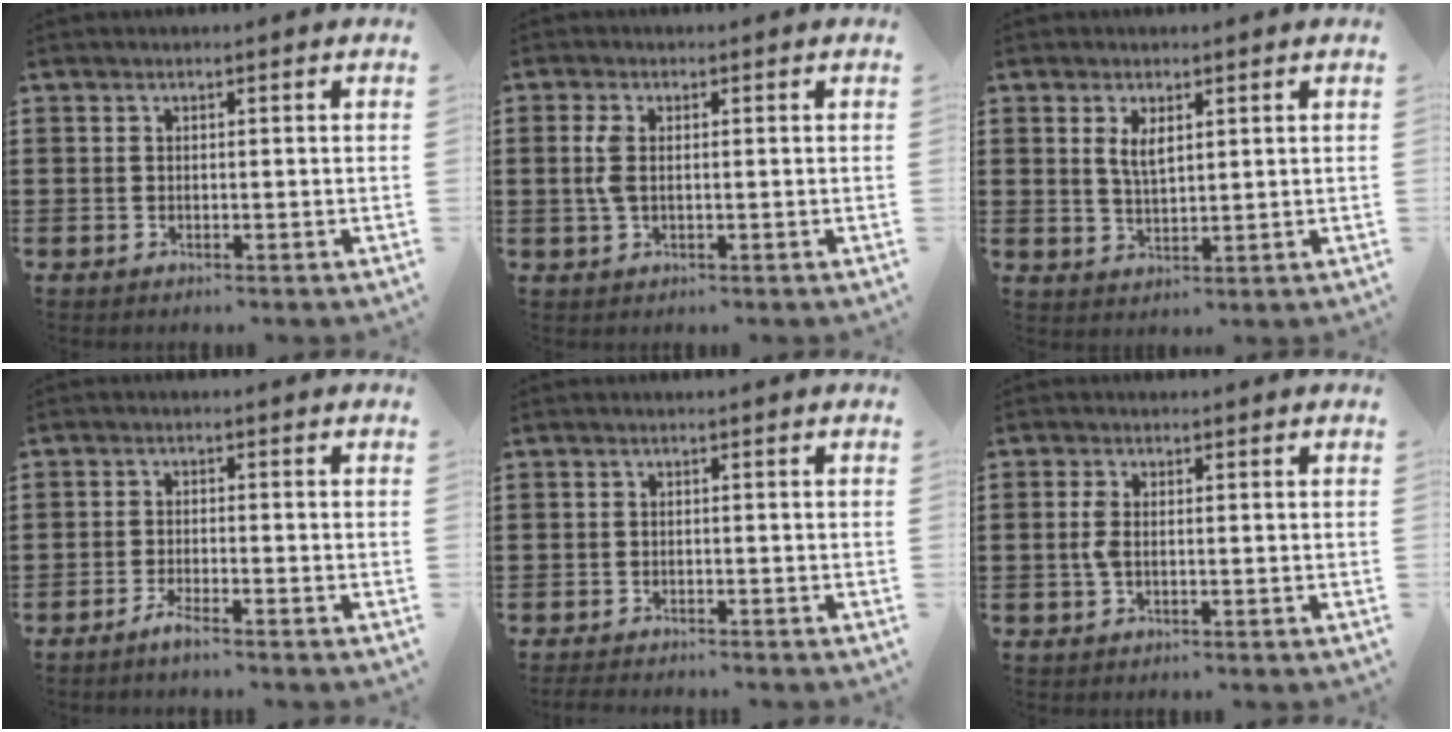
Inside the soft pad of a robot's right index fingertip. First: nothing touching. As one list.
[{"total": 3.3, "force": [0.2, 1.5, 2.9], "torque": [-0.074, 0.000, -0.003]}, {"total": 3.1, "force": [1.4, 1.2, 2.5], "torque": [-0.053, 0.003, 0.024]}, {"total": 2.1, "force": [-1.8, -0.2, 1.0], "torque": [-0.025, -0.004, -0.035]}, {"total": 1.3, "force": [-1.3, 0.1, 0.0], "torque": [-0.004, 0.000, -0.028]}, {"total": 2.5, "force": [-0.2, 1.0, 2.3], "torque": [-0.059, -0.005, -0.009]}]